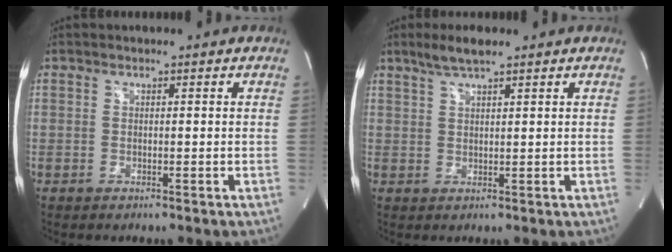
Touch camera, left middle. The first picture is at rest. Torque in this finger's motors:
{"motor_torque": [0.44, 0.04, -0.04, 0.04]}